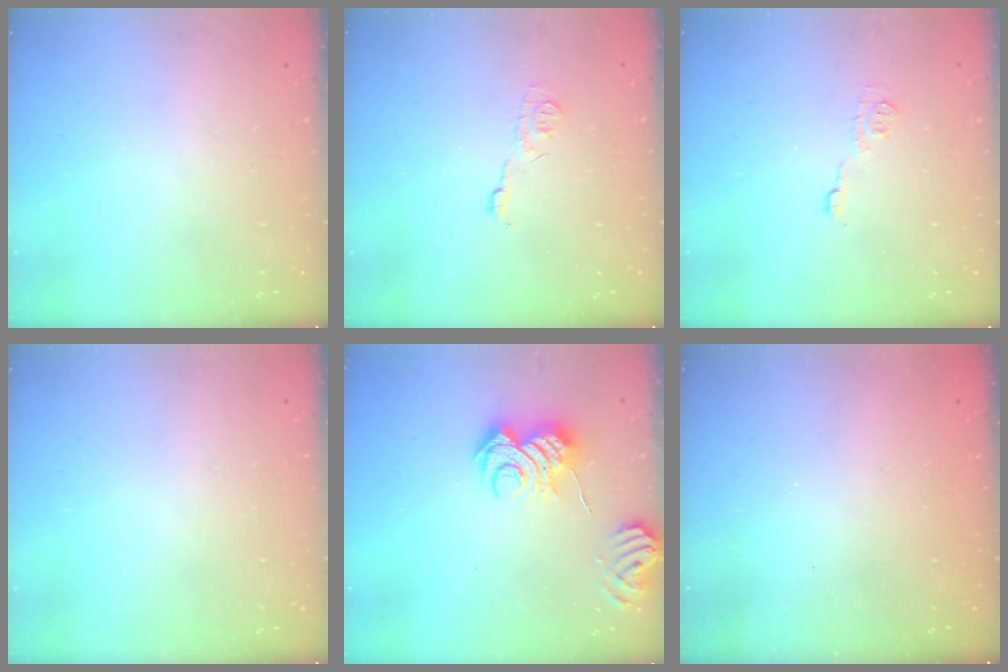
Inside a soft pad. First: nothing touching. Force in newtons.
{"total": 6.1, "press": 6.0, "slide": 0.6}
{"total": 5.4, "press": 5.4, "slide": 0.7}
{"total": 0.0}
{"total": 8.5, "press": 8.5, "slide": 1.0}
{"total": 1.5, "press": 1.4, "slide": 0.6}